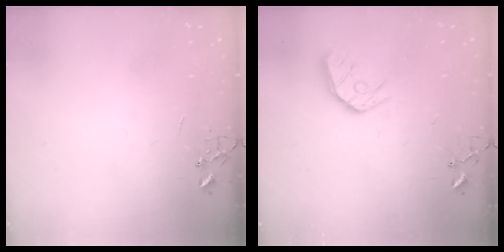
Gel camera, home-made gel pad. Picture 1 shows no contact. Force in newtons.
{"total": 10.8, "press": 10.8, "slide": 0.9}